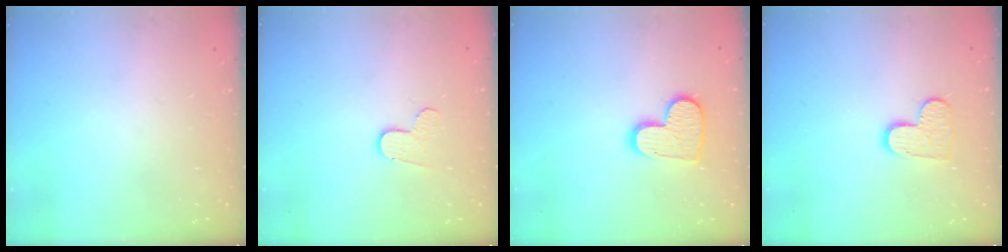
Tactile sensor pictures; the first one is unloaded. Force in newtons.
{"total": 6.1, "press": 6.1, "slide": 0.5}
{"total": 11.4, "press": 11.3, "slide": 0.7}
{"total": 8.1, "press": 8.1, "slide": 0.1}